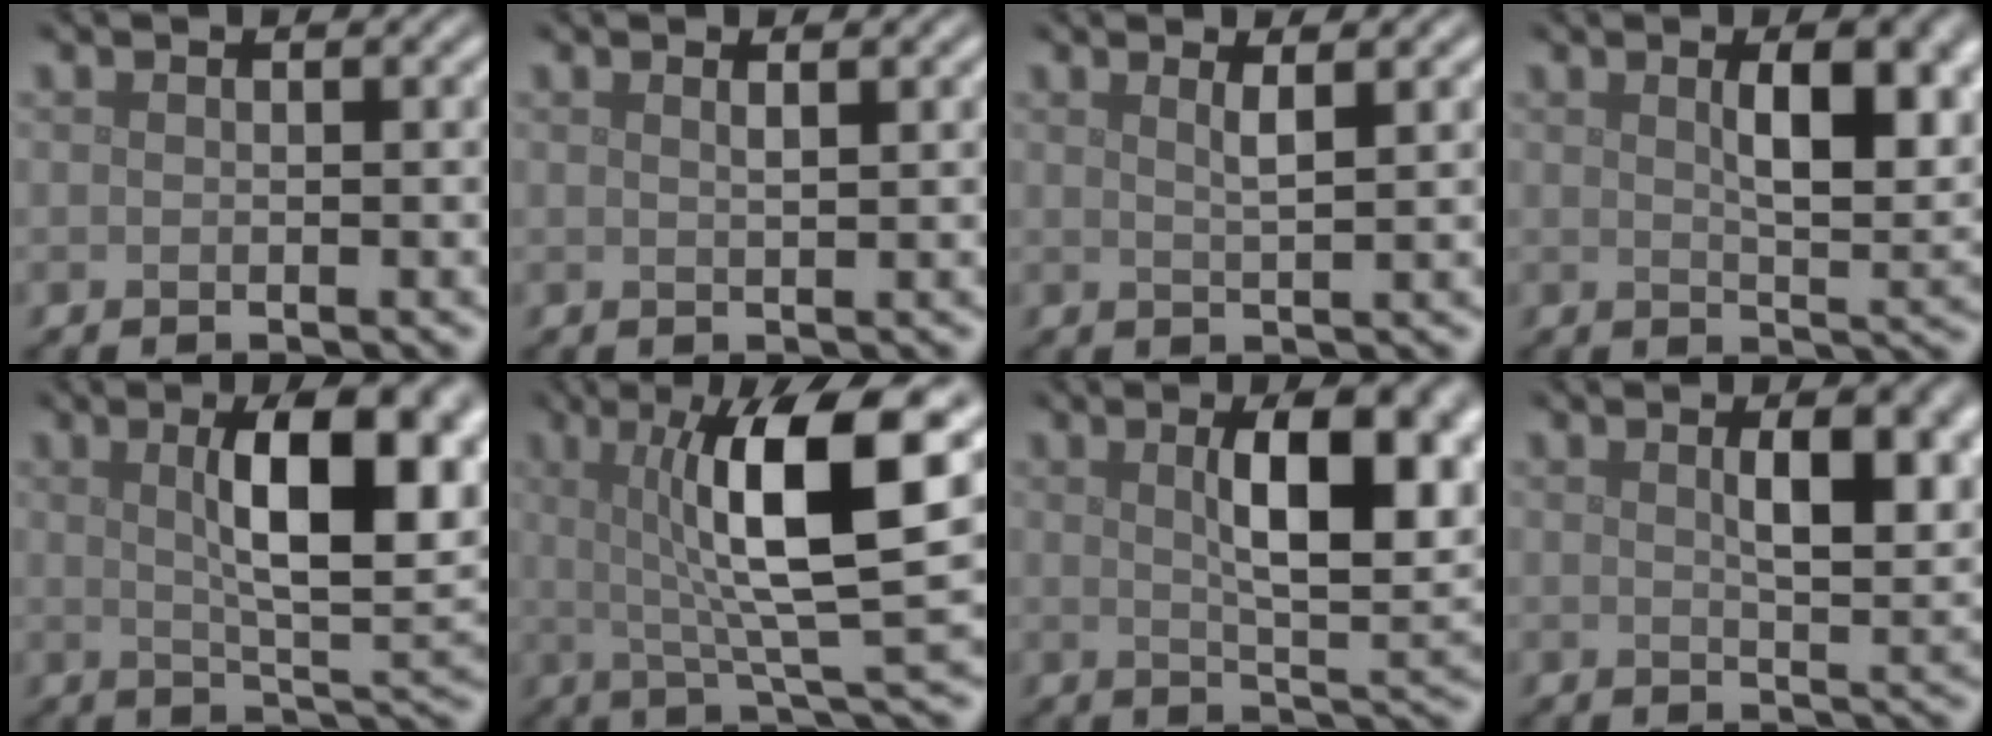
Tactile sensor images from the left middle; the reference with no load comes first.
{"total": 1.1, "force": [0.6, 0.4, 0.9], "torque": [-0.006, 0.003, 0.005]}
{"total": 1.8, "force": [0.9, 0.4, 1.5], "torque": [-0.019, 0.003, 0.009]}
{"total": 6.4, "force": [1.9, 2.3, 5.7], "torque": [-0.080, 0.000, 0.036]}
{"total": 10.7, "force": [2.6, 3.6, 9.8], "torque": [-0.136, 0.001, 0.044]}
{"total": 10.1, "force": [2.0, 2.0, 9.7], "torque": [-0.135, -0.001, 0.035]}
{"total": 9.5, "force": [2.5, 3.3, 8.6], "torque": [-0.122, 0.001, 0.043]}
{"total": 5.6, "force": [1.6, 1.9, 5.0], "torque": [-0.069, 0.003, 0.029]}